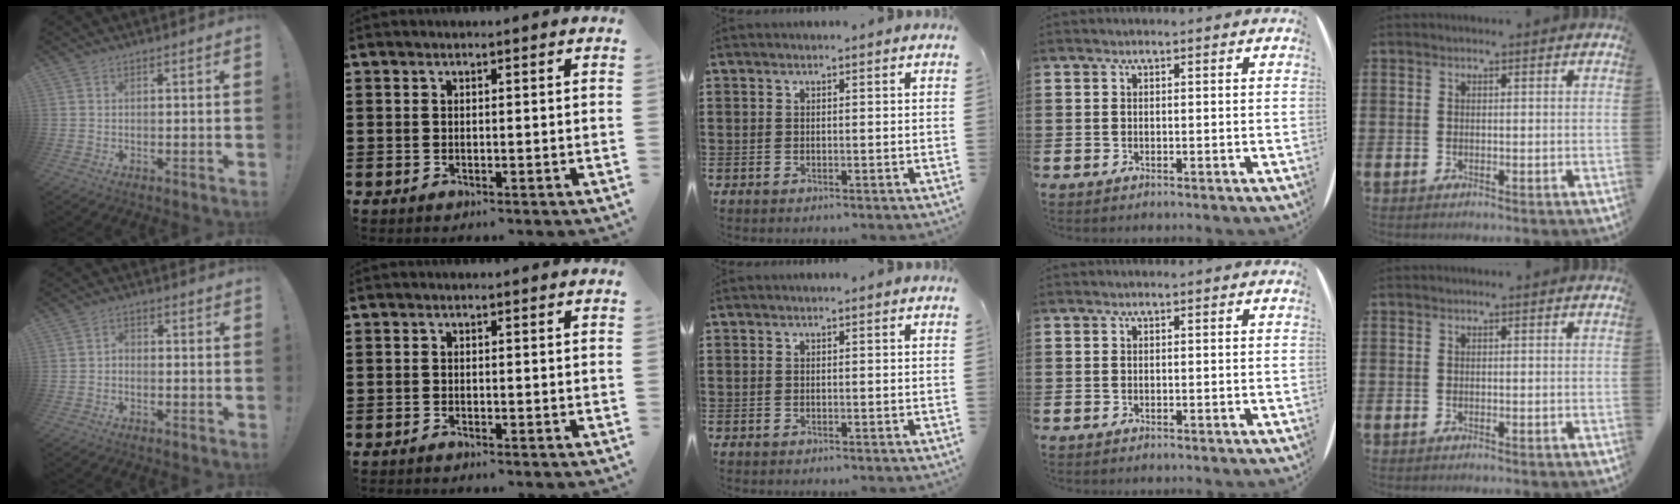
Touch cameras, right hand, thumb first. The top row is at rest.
{"thumb": {"total": 2.5, "force": [-1.9, 1.2, 1.1], "torque": [-0.025, 0.008, -0.036]}, "index": {"total": 0.7, "force": [-0.7, 0.0, 0.0], "torque": [-0.001, 0.000, -0.015]}}